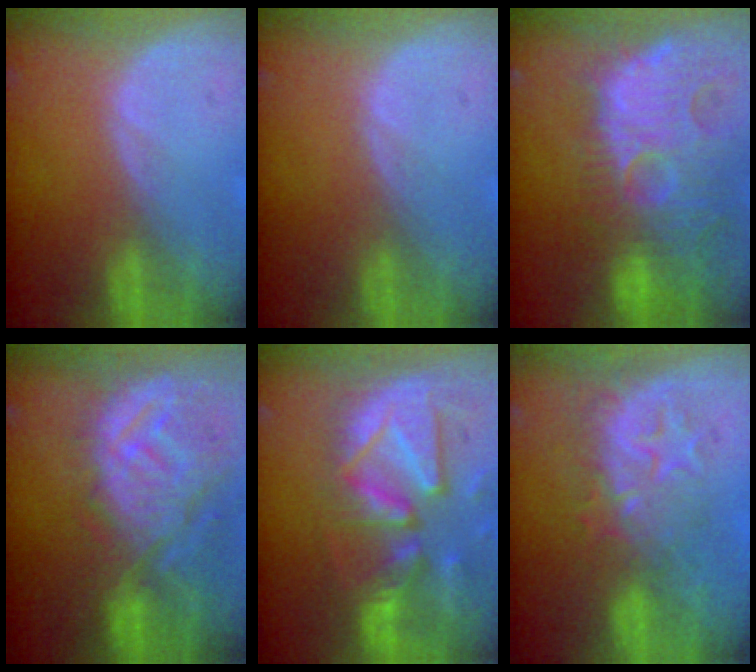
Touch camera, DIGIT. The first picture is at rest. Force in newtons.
{"total": 0.0}
{"total": 14.2, "press": 12.5, "slide": 6.8}
{"total": 12.7, "press": 11.2, "slide": 5.9}
{"total": 13.3, "press": 11.4, "slide": 6.7}
{"total": 9.3, "press": 8.1, "slide": 4.6}